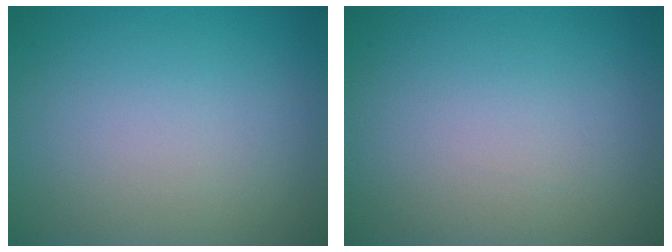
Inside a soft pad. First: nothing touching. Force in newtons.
{"total": 0.0}